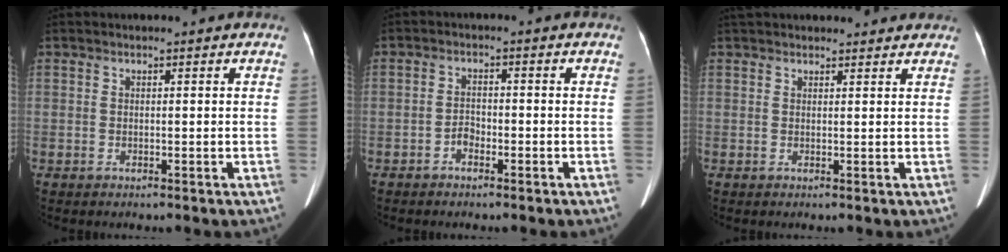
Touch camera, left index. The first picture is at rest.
{"total": 2.1, "force": [-1.5, 1.0, 1.1], "torque": [-0.019, 0.004, -0.027]}
{"total": 8.4, "force": [7.7, 2.4, 2.2], "torque": [-0.018, 0.038, 0.100]}